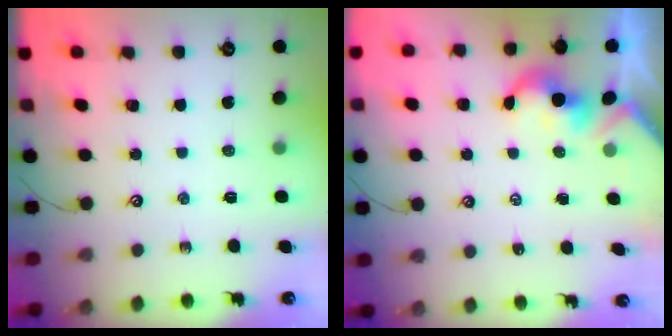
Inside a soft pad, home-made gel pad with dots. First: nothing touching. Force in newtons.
{"total": 1.9, "press": 1.9, "slide": 0.2}